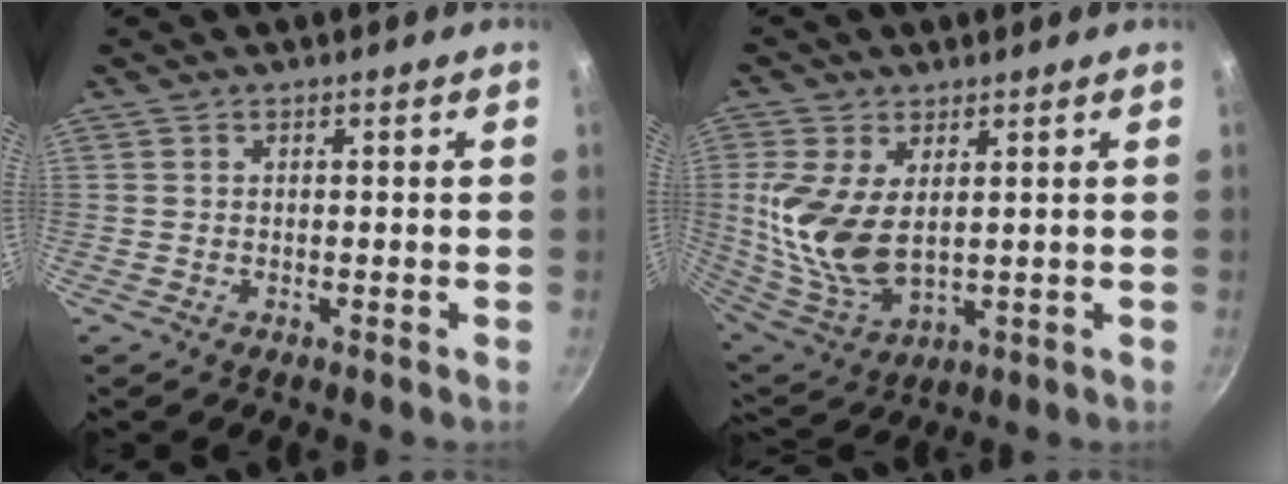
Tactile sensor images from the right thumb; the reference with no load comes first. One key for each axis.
{"total": 13.5, "fx": 2.4, "fy": 7.6, "fz": 11.0, "tx": -0.225, "ty": -0.023, "tz": 0.060}